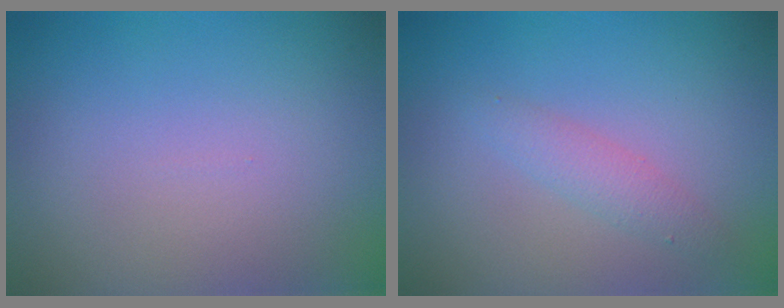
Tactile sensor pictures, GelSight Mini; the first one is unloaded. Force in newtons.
{"total": 1.8, "press": 1.8, "slide": 0.1}